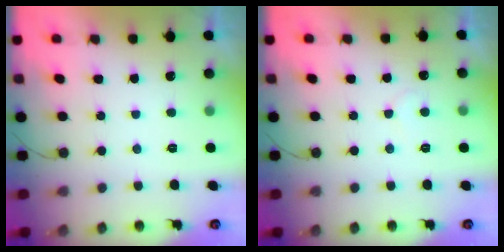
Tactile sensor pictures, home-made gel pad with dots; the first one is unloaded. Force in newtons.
{"total": 3.6, "press": 3.6, "slide": 0.3}